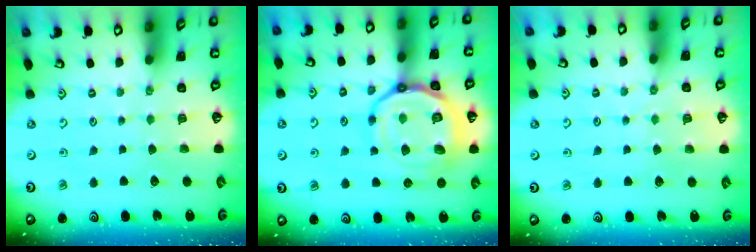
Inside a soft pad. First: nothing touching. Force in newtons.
{"total": 20.8, "press": 20.7, "slide": 2.0}
{"total": 3.9, "press": 3.9, "slide": 0.4}